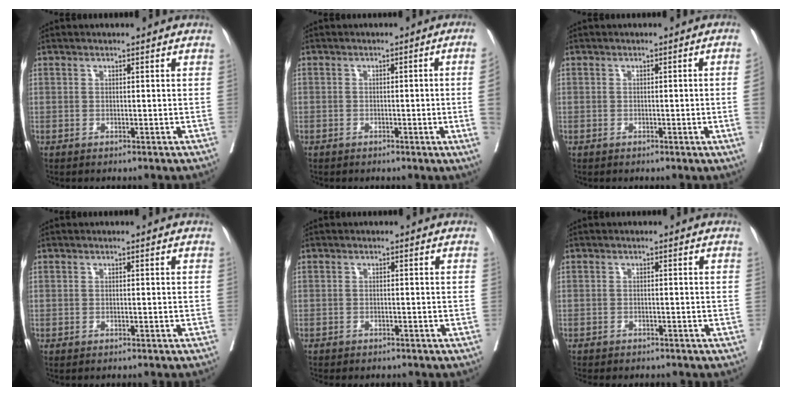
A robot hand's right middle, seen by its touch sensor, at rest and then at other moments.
{"total": 4.3, "force": [-1.0, -0.7, 4.1], "torque": [-0.050, 0.000, -0.013]}
{"total": 2.4, "force": [-0.5, -0.5, 2.3], "torque": [-0.033, 0.002, -0.003]}
{"total": 3.9, "force": [-3.6, 0.1, 1.4], "torque": [-0.017, -0.009, -0.045]}
{"total": 6.8, "force": [-6.2, 1.5, 2.3], "torque": [-0.026, -0.006, -0.078]}
{"total": 8.0, "force": [-7.3, 1.8, 2.7], "torque": [-0.036, -0.008, -0.090]}